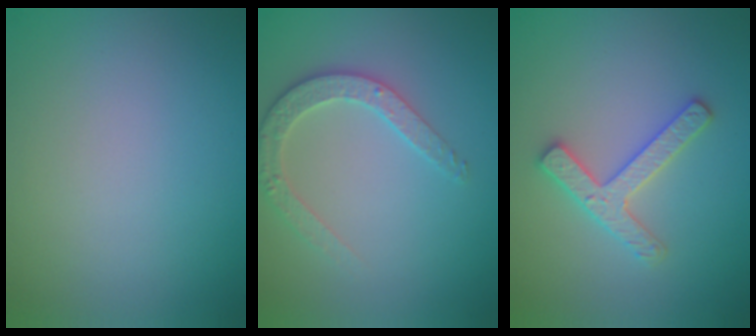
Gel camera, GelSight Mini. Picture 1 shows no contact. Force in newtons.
{"total": 2.7, "press": 2.7, "slide": 0.3}
{"total": 2.9, "press": 2.8, "slide": 0.6}